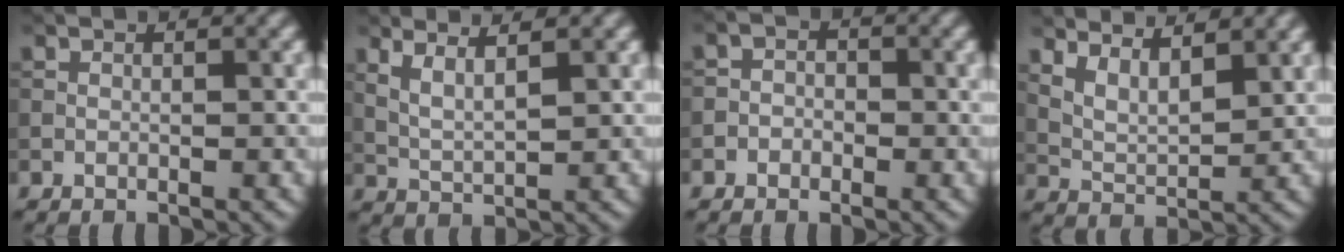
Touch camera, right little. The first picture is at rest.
{"total": 2.9, "force": [1.8, 0.6, 2.2], "torque": [-0.044, 0.002, 0.037]}
{"total": 1.5, "force": [-0.6, 1.2, 0.5], "torque": [0.002, 0.003, -0.023]}
{"total": 4.1, "force": [3.3, 1.2, 2.2], "torque": [-0.053, -0.003, 0.061]}